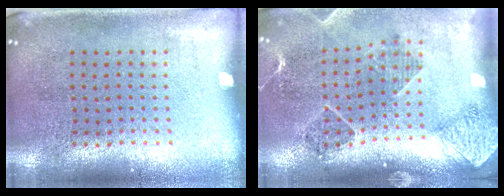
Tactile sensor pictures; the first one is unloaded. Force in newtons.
{"total": 1.5, "press": 1.5, "slide": 0.2}